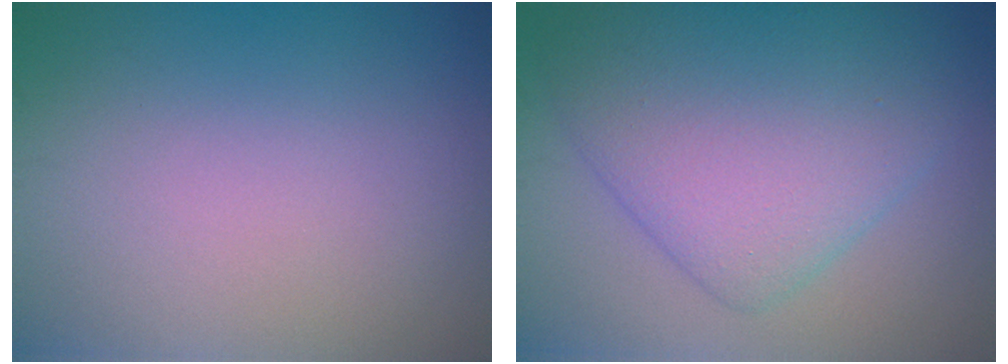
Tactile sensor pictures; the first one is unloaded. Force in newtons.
{"total": 8.6, "press": 8.6, "slide": 0.2}